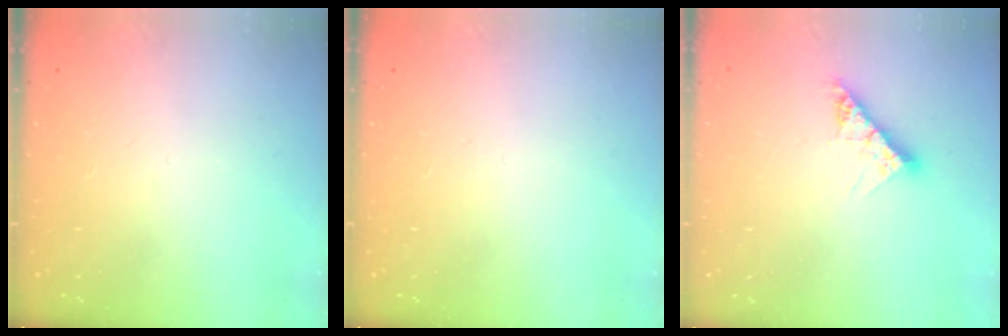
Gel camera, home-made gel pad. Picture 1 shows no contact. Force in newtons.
{"total": 0.0}
{"total": 8.6, "press": 8.5, "slide": 0.9}